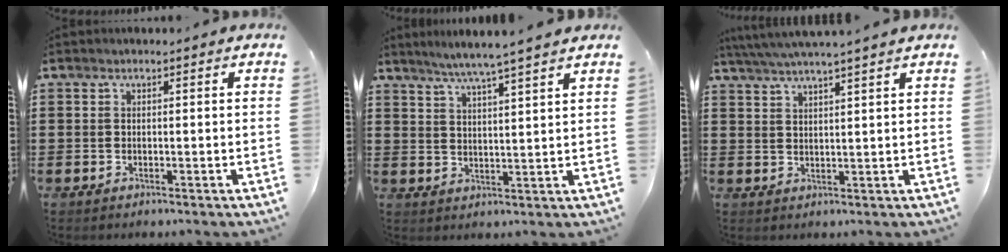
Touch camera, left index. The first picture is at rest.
{"total": 4.6, "force": [4.0, -1.0, 2.1], "torque": [-0.052, -0.021, 0.067]}
{"total": 3.5, "force": [3.2, -0.7, 1.4], "torque": [-0.037, -0.011, 0.056]}